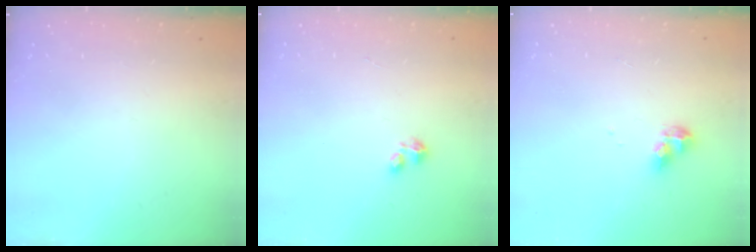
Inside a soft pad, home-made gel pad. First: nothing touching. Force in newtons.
{"total": 1.8, "press": 1.8, "slide": 0.4}
{"total": 7.4, "press": 7.4, "slide": 0.9}